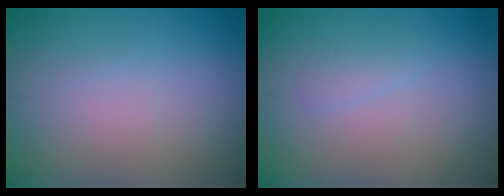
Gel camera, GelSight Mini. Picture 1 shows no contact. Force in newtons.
{"total": 1.0, "press": 1.0, "slide": 0.1}